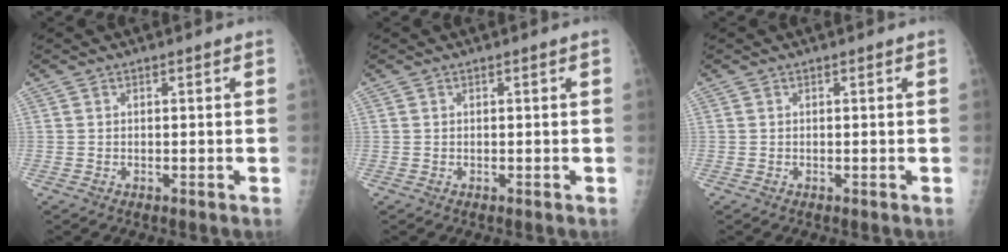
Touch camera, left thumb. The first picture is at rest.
{"total": 0.0}
{"total": 0.0}